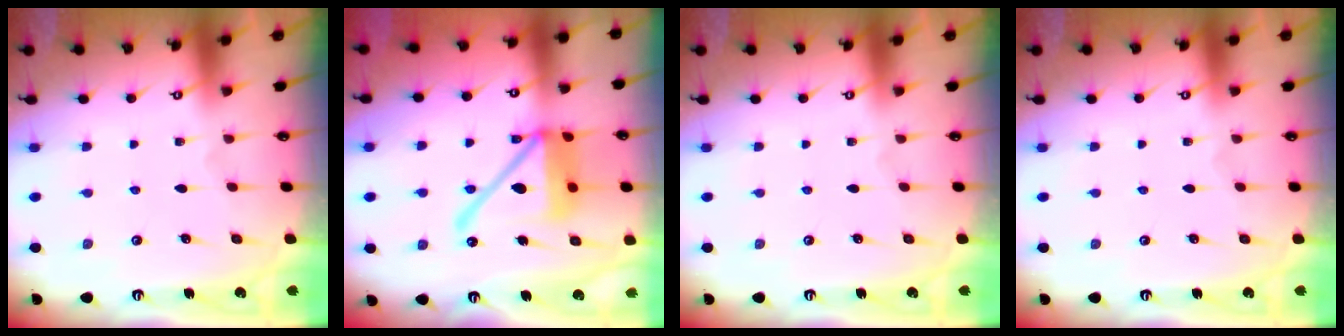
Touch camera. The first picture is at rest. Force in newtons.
{"total": 17.5, "press": 17.4, "slide": 2.1}
{"total": 0.0}
{"total": 0.0}